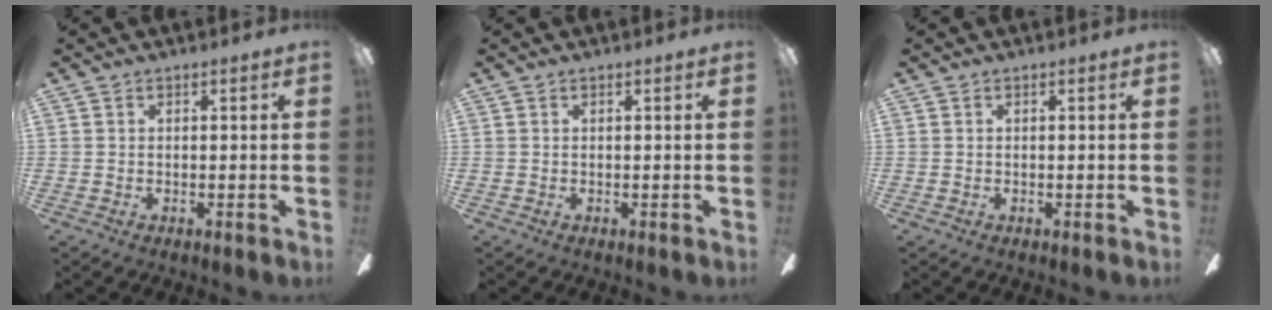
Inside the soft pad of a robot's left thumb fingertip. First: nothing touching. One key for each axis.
{"total": 0.0}
{"total": 0.0}